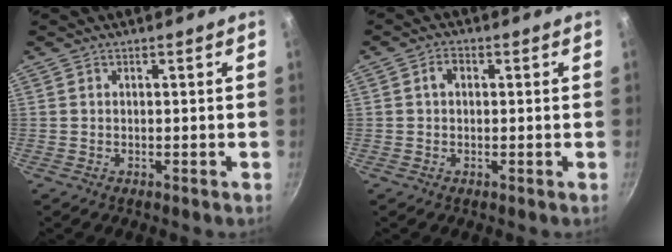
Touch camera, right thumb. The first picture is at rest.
{"total": 2.4, "force": [0.3, 1.7, 1.6], "torque": [-0.022, 0.007, 0.002]}